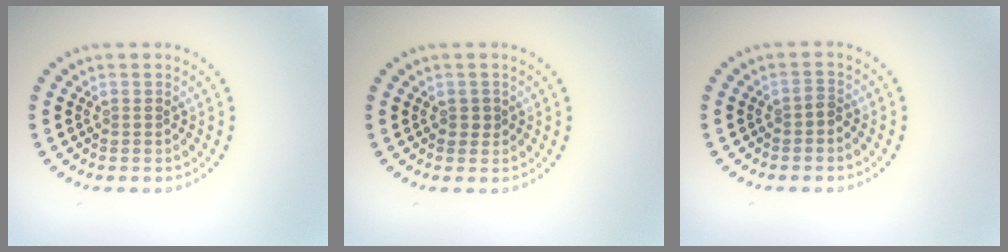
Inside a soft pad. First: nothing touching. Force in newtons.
{"total": 1.0, "press": 1.0, "slide": 0.2}
{"total": 0.9, "press": 0.7, "slide": 0.5}